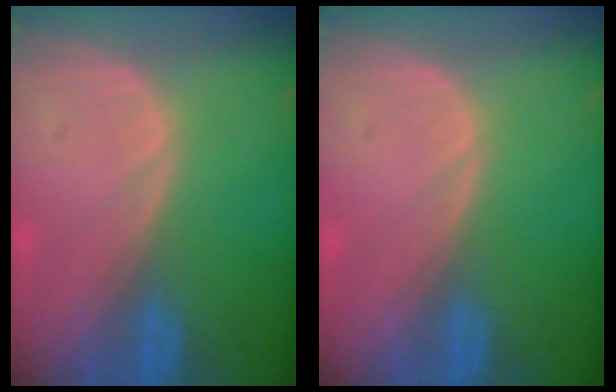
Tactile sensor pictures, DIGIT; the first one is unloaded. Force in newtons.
{"total": 0.0}